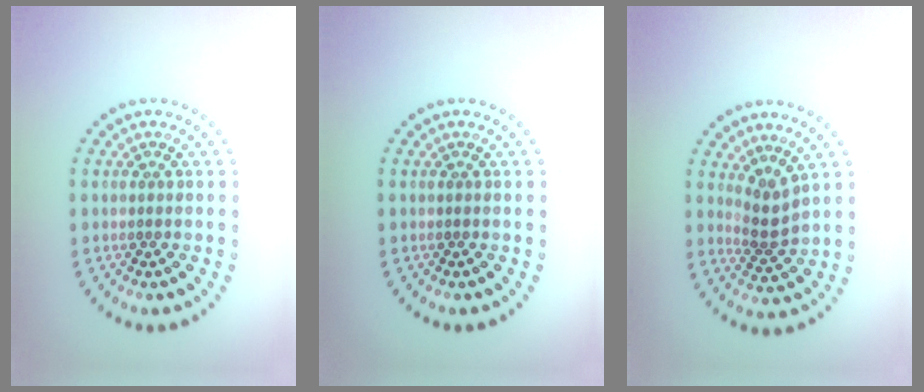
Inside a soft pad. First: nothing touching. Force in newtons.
{"total": 0.0}
{"total": 2.2, "press": 1.5, "slide": 1.6}